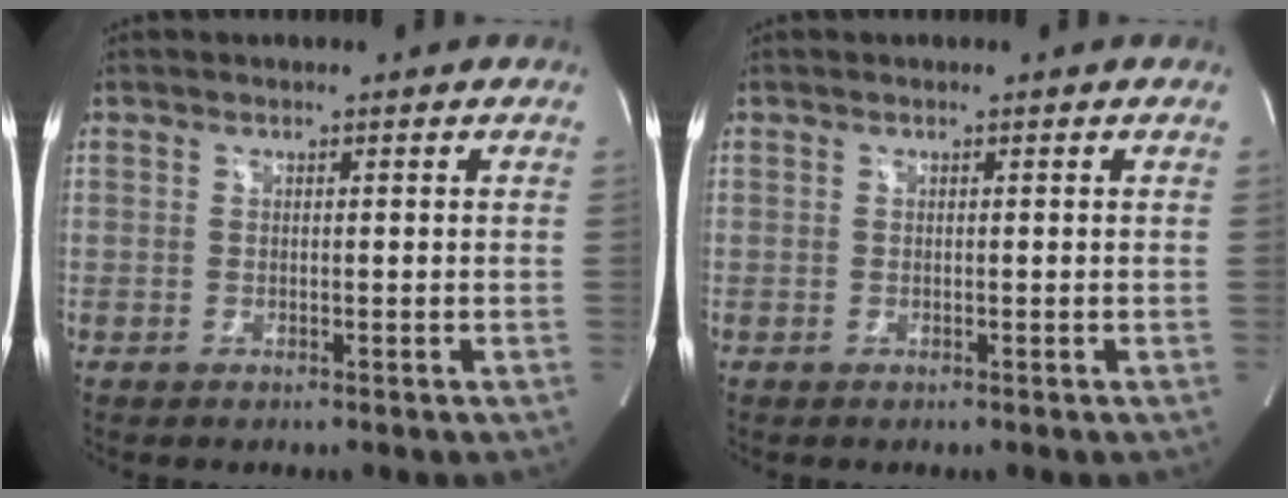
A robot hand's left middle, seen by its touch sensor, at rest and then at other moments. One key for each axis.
{"total": 0.0}